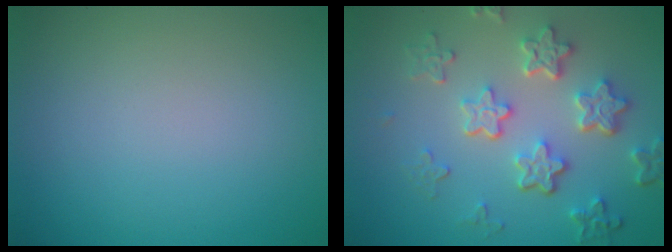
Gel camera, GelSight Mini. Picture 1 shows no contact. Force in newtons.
{"total": 5.7, "press": 4.3, "slide": 3.7}